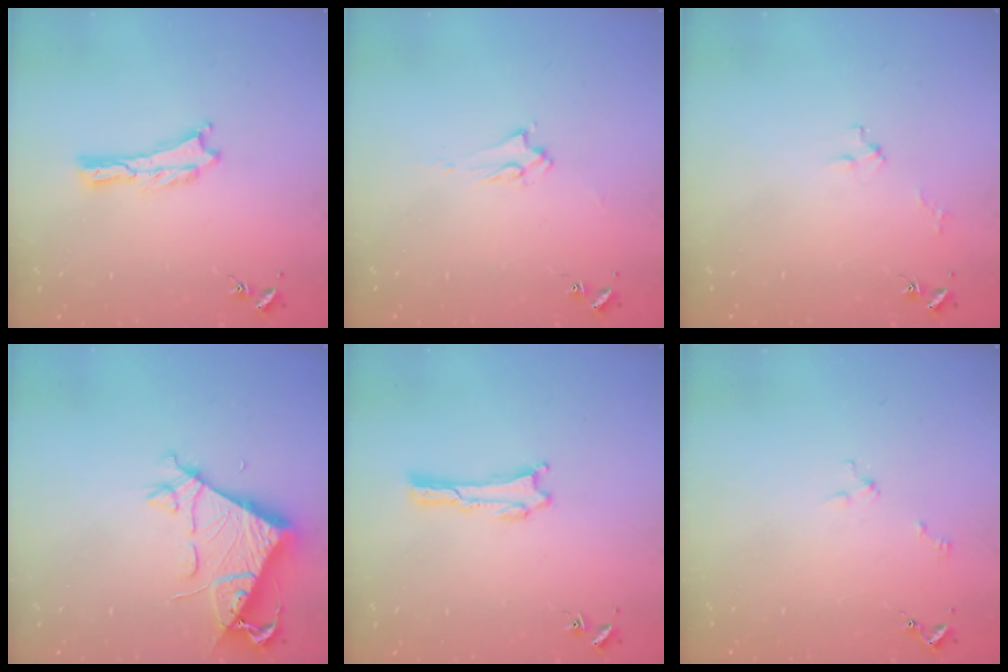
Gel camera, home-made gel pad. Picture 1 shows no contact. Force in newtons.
{"total": 1.9, "press": 1.9, "slide": 0.3}
{"total": 2.0, "press": 2.0, "slide": 0.1}
{"total": 7.4, "press": 7.4, "slide": 0.7}
{"total": 0.0}
{"total": 2.0, "press": 2.0, "slide": 0.2}